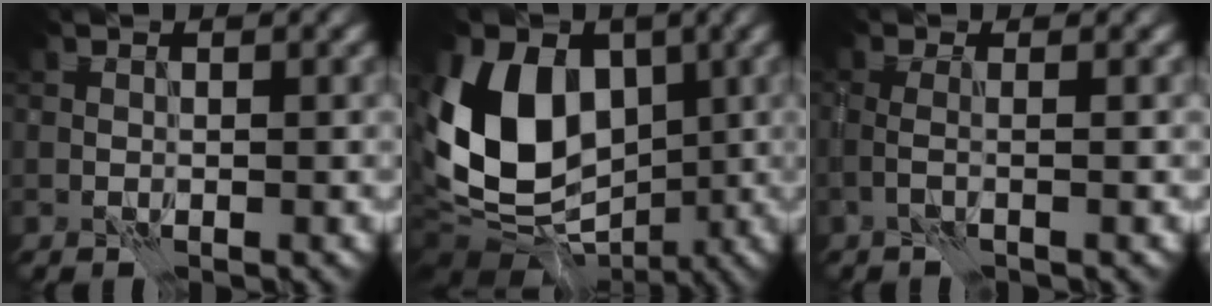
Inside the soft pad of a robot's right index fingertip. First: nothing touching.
{"total": 11.7, "force": [-0.5, 8.7, 7.8], "torque": [-0.136, -0.001, -0.035]}
{"total": 1.1, "force": [-0.5, -0.1, 0.9], "torque": [-0.016, 0.001, -0.018]}